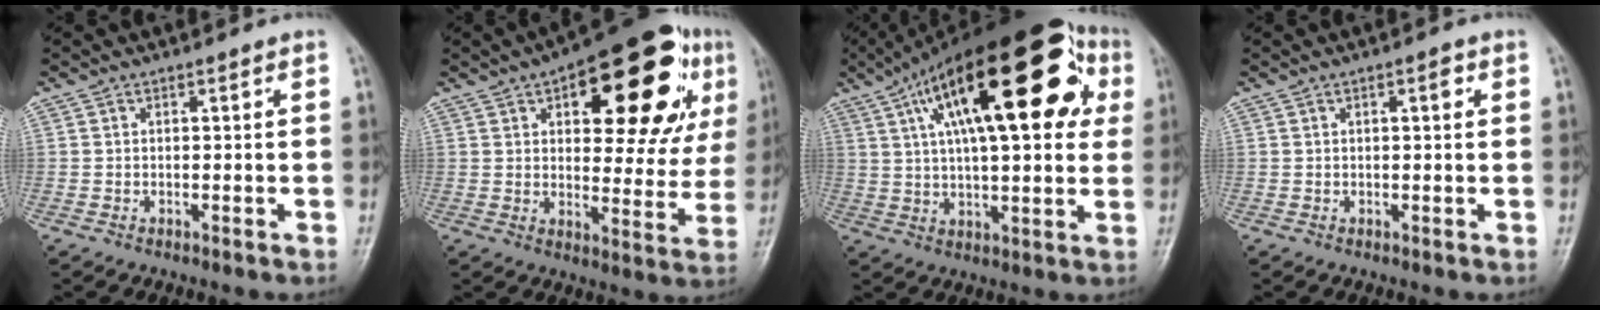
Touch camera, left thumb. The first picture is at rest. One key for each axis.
{"total": 26.4, "fx": 10.7, "fy": 11.6, "fz": 21.1, "tx": -0.246, "ty": 0.005, "tz": 0.145}
{"total": 29.1, "fx": 10.2, "fy": 11.2, "fz": 24.8, "tx": -0.370, "ty": 0.035, "tz": 0.150}
{"total": 2.0, "fx": 0.7, "fy": 0.7, "fz": 1.7, "tx": -0.024, "ty": 0.002, "tz": 0.008}